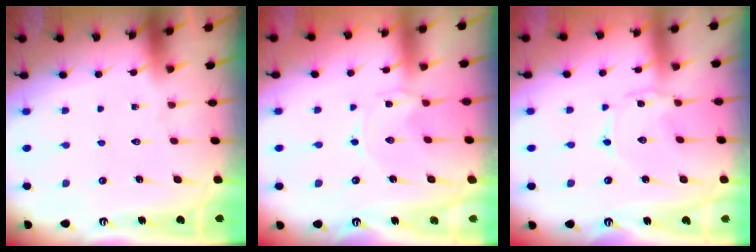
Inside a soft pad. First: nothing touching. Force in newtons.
{"total": 0.0}
{"total": 0.6, "press": 0.6, "slide": 0.1}